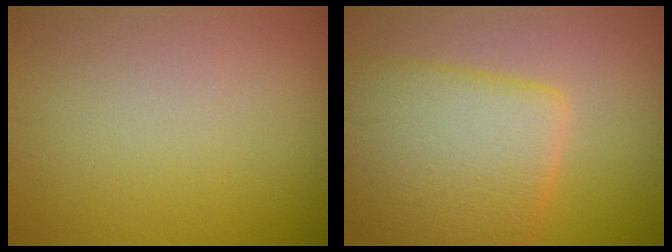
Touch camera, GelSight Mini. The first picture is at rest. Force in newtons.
{"total": 8.2, "press": 8.2, "slide": 0.6}